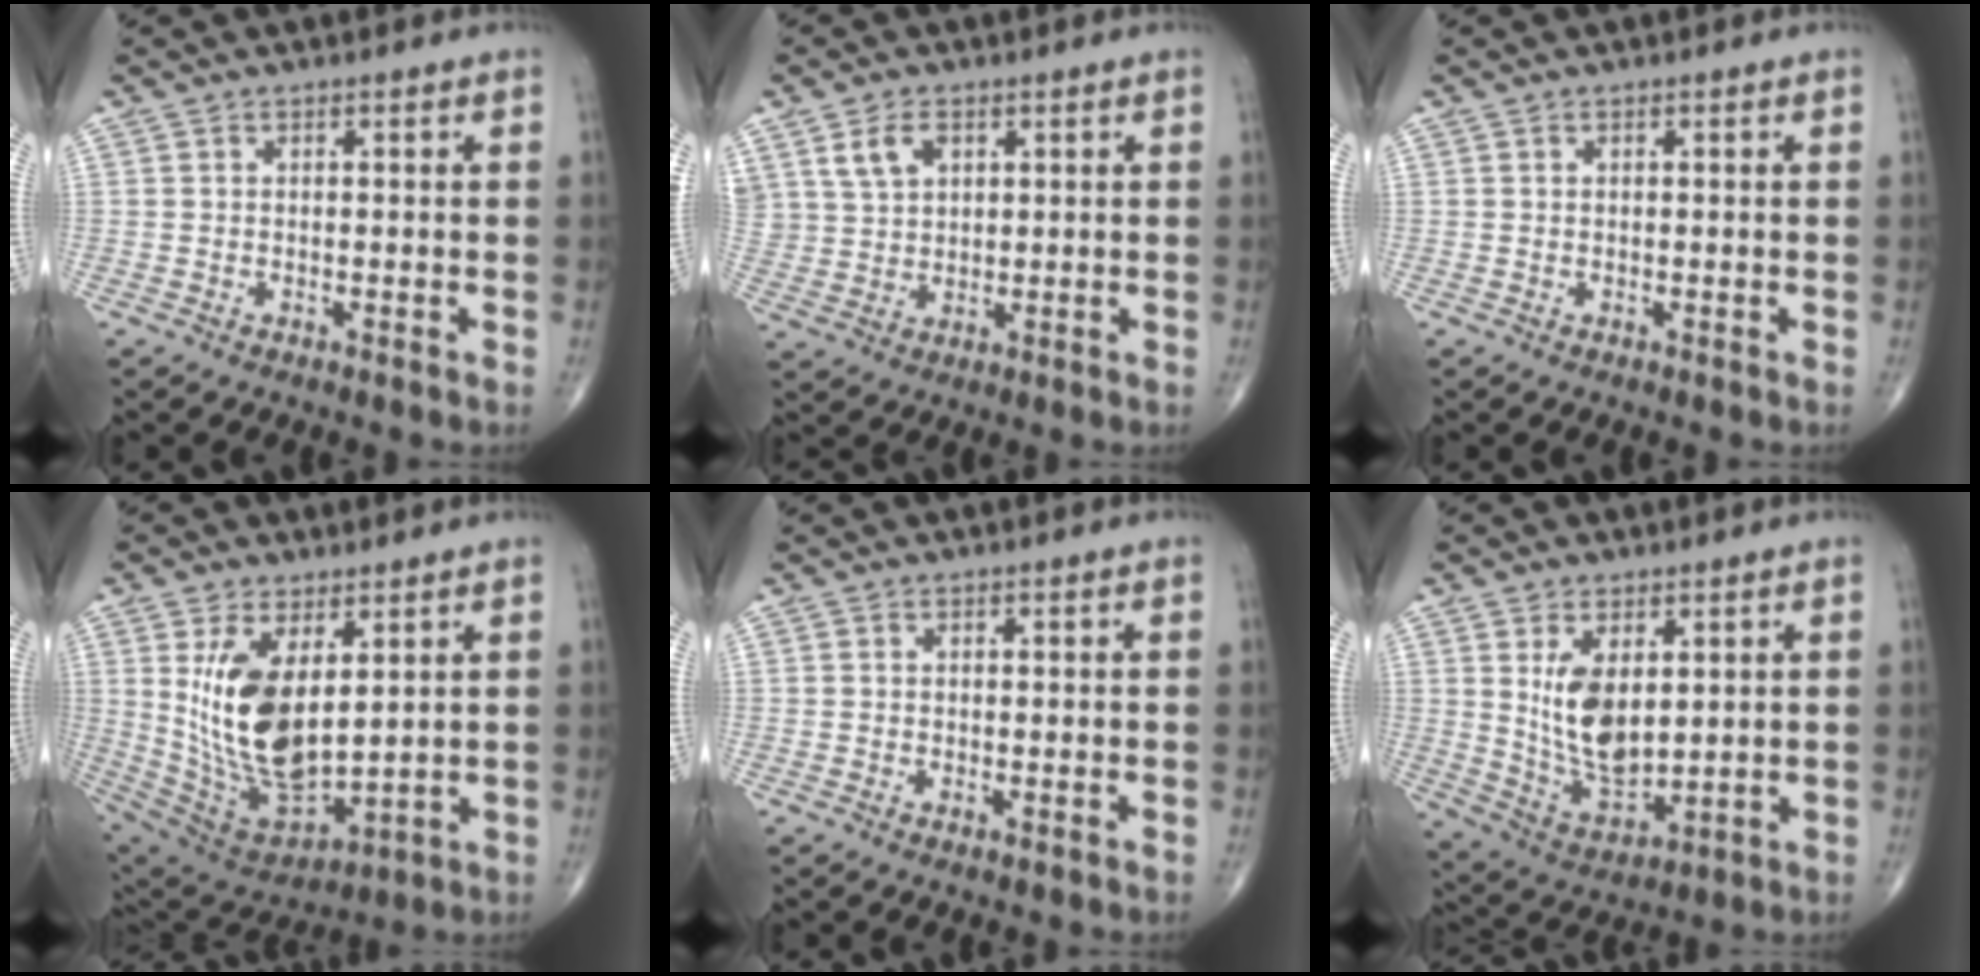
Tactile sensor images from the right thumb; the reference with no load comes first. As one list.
[{"total": 6.0, "force": [2.8, 4.0, 3.4], "torque": [-0.053, -0.010, 0.060]}, {"total": 0.0}, {"total": 16.8, "force": [3.8, 8.5, 14.0], "torque": [-0.250, -0.025, 0.097]}, {"total": 0.5, "force": [-0.2, 0.1, 0.5], "torque": [-0.012, -0.004, -0.005]}, {"total": 11.0, "force": [2.6, 6.0, 8.9], "torque": [-0.144, -0.025, 0.066]}]